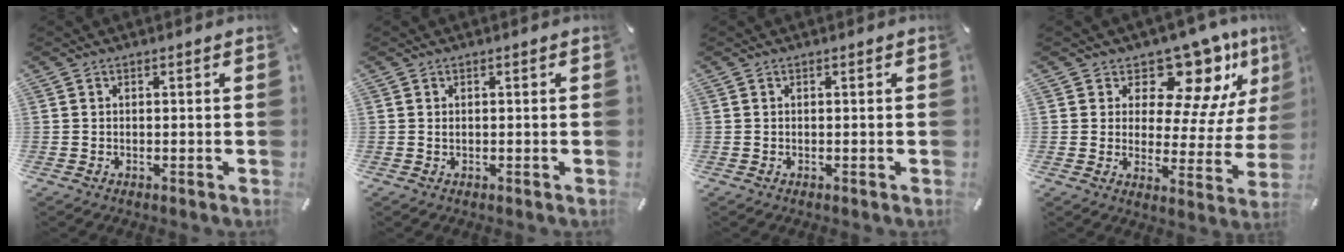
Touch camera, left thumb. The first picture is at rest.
{"total": 0.5, "force": [0.0, 0.4, 0.4], "torque": [-0.008, 0.000, -0.001]}
{"total": 0.0}
{"total": 14.0, "force": [10.8, 6.7, 5.9], "torque": [-0.080, -0.110, 0.183]}